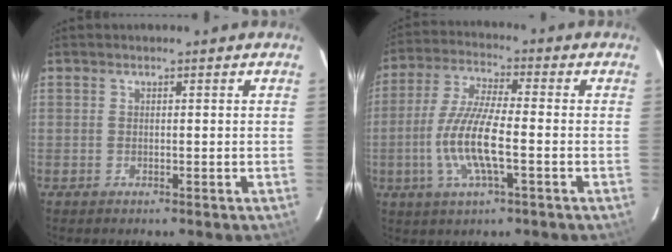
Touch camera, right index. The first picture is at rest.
{"total": 11.7, "force": [-2.9, 2.3, 11.1], "torque": [-0.232, -0.005, -0.057]}